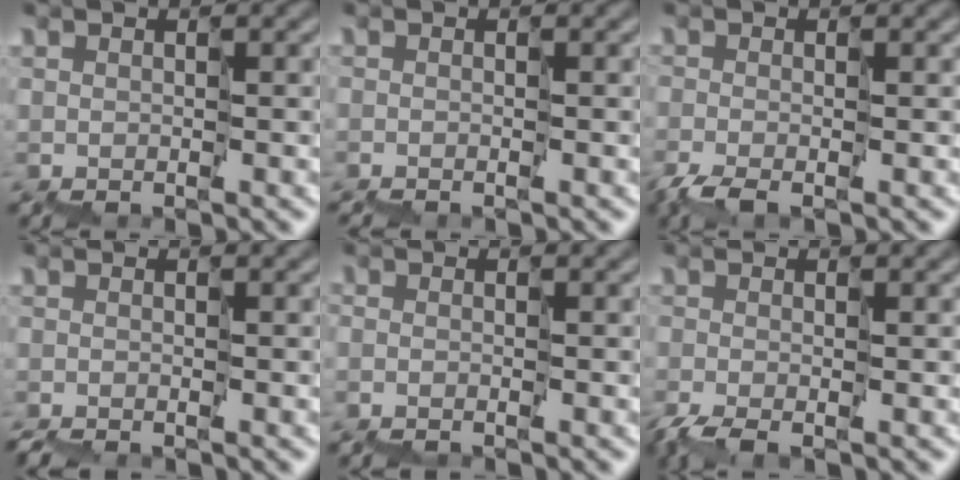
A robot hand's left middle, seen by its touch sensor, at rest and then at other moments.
{"total": 0.7, "force": [-0.7, -0.2, 0.0], "torque": [0.003, -0.003, -0.018]}
{"total": 1.5, "force": [-1.2, -0.1, 0.8], "torque": [-0.017, -0.008, -0.026]}
{"total": 1.7, "force": [-1.6, 0.3, 0.6], "torque": [-0.010, -0.005, -0.034]}
{"total": 1.3, "force": [-1.2, 0.4, 0.1], "torque": [0.010, -0.002, -0.029]}
{"total": 1.7, "force": [-1.4, 0.1, 1.0], "torque": [-0.020, -0.008, -0.030]}